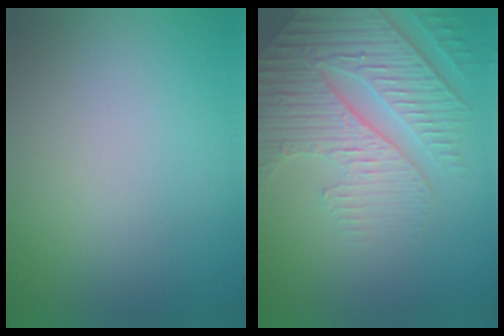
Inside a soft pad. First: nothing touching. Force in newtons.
{"total": 6.9, "press": 5.3, "slide": 4.4}